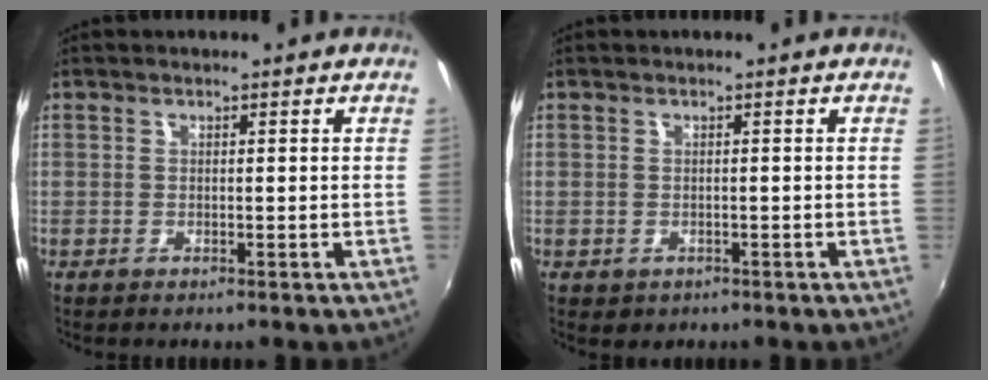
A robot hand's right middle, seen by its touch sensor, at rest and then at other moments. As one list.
[{"total": 1.4, "force": [-0.4, 1.2, 0.5], "torque": [-0.010, -0.004, -0.004]}]